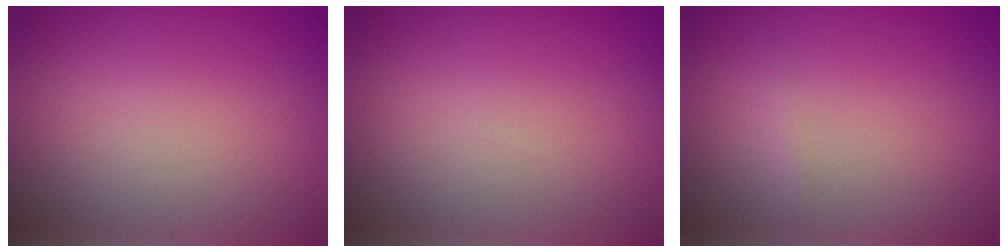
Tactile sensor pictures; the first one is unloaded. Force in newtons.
{"total": 0.0}
{"total": 0.6, "press": 0.6, "slide": 0.0}